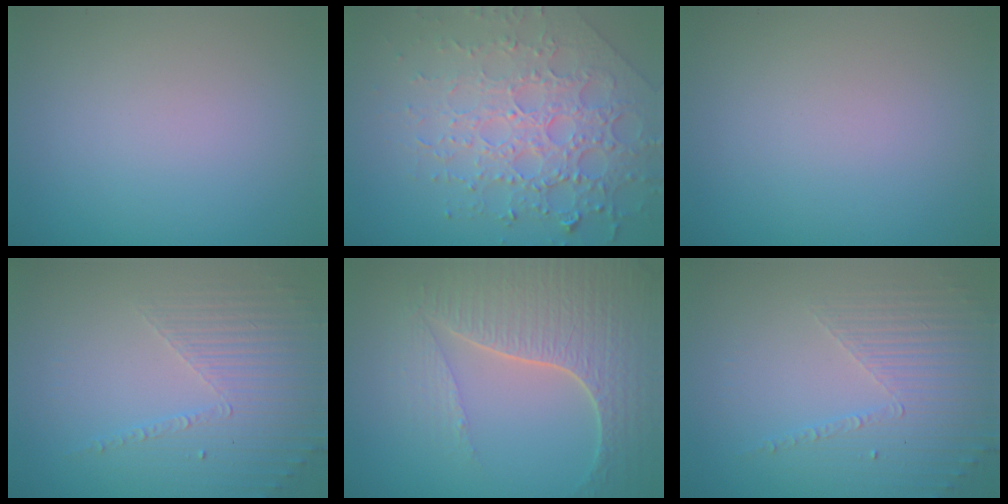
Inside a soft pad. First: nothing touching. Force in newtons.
{"total": 7.9, "press": 5.6, "slide": 5.6}
{"total": 0.0}
{"total": 5.2, "press": 3.2, "slide": 4.1}
{"total": 6.6, "press": 5.1, "slide": 4.2}
{"total": 5.2, "press": 3.2, "slide": 4.1}